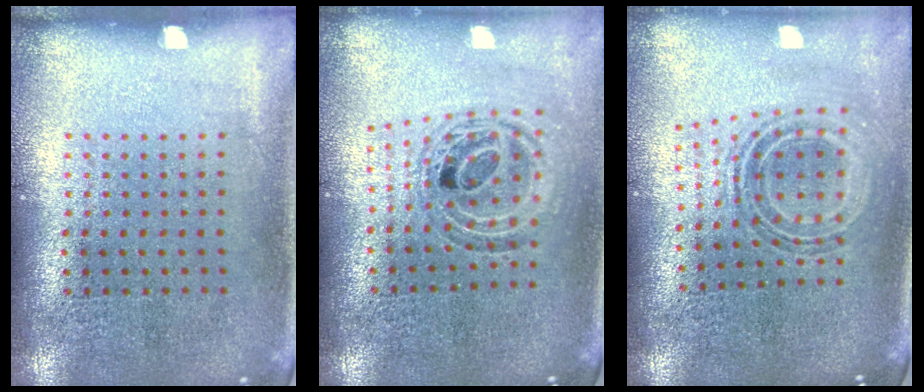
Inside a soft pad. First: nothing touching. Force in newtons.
{"total": 0.9, "press": 0.9, "slide": 0.2}
{"total": 0.9, "press": 0.8, "slide": 0.3}